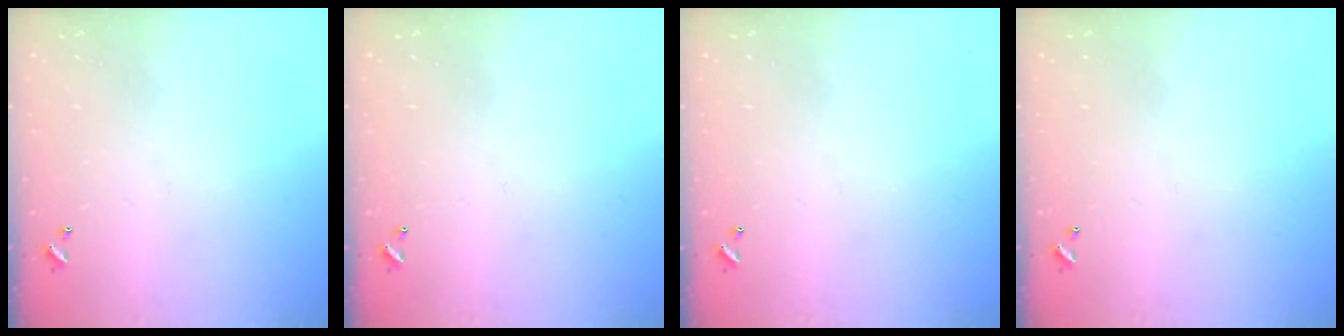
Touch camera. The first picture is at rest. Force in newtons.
{"total": 0.0}
{"total": 0.0}
{"total": 0.0}